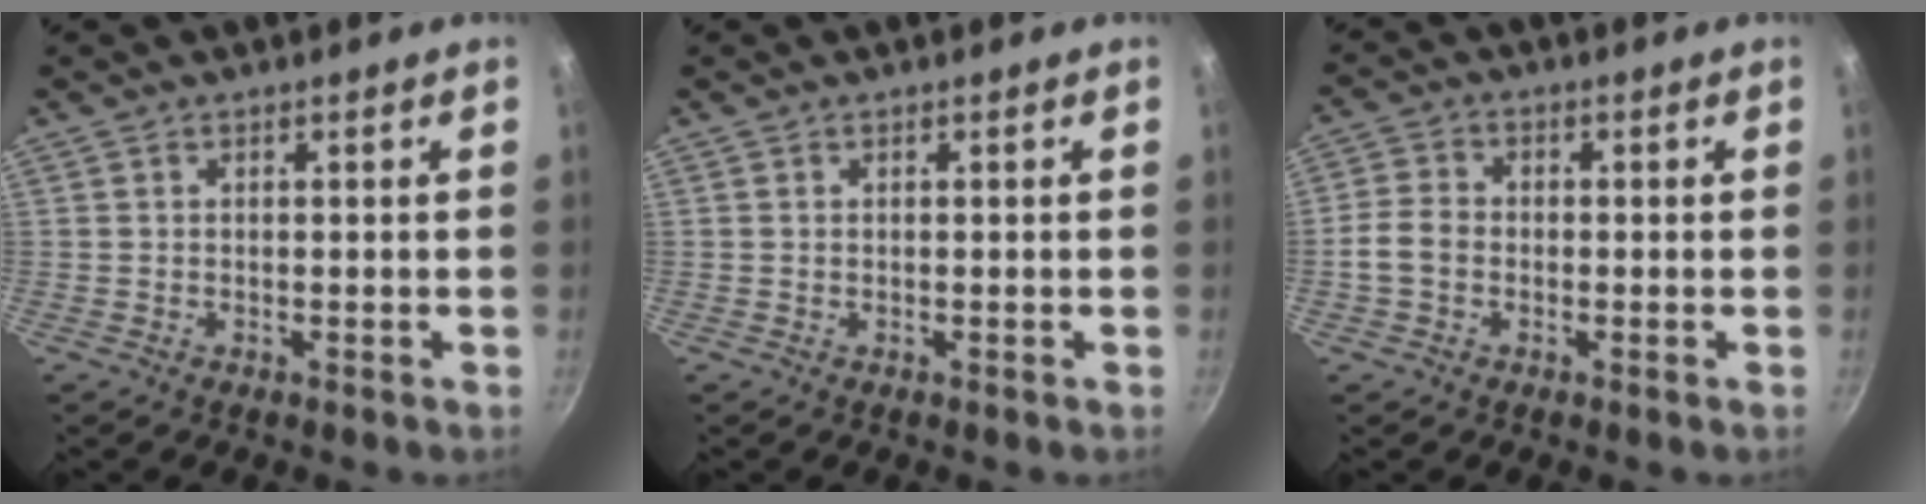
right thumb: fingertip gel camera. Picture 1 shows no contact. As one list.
[{"total": 0.0}, {"total": 4.8, "force": [-1.2, 3.7, 2.8], "torque": [-0.051, 0.016, -0.033]}]